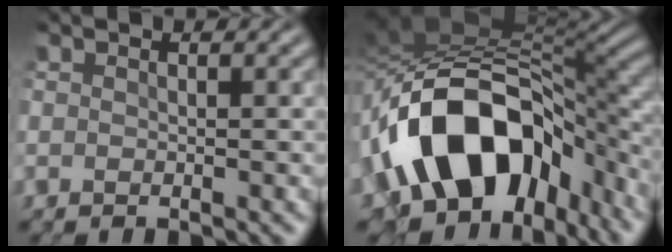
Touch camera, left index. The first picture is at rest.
{"total": 14.7, "force": [-3.8, 8.9, 11.0], "torque": [-0.181, 0.017, -0.069]}